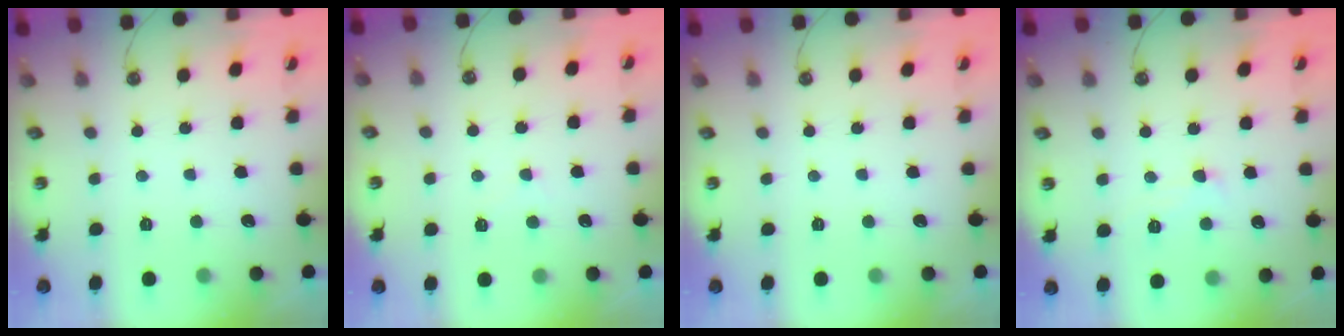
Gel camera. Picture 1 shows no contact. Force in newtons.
{"total": 3.0, "press": 3.0, "slide": 0.4}
{"total": 0.0}
{"total": 1.8, "press": 1.7, "slide": 0.6}